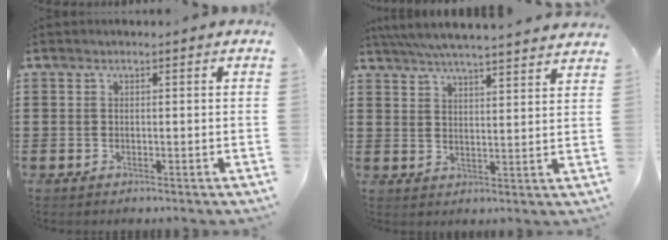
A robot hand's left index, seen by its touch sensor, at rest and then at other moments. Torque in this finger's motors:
{"motor_torque": [2.14, 0.00, 0.32, 0.10]}